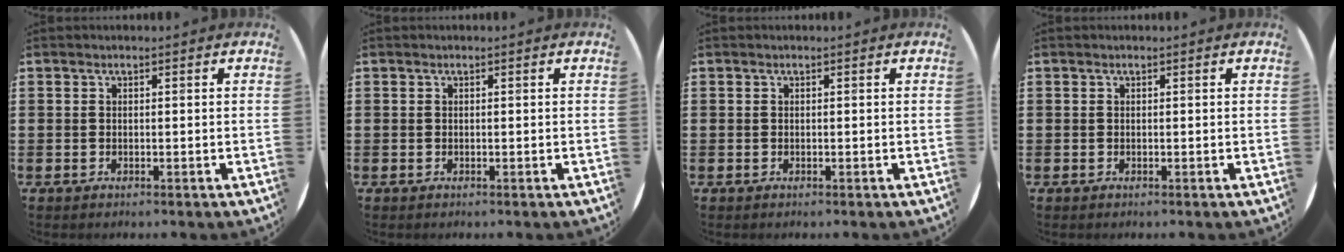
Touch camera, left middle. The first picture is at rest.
{"total": 0.0}
{"total": 0.0}
{"total": 0.0}